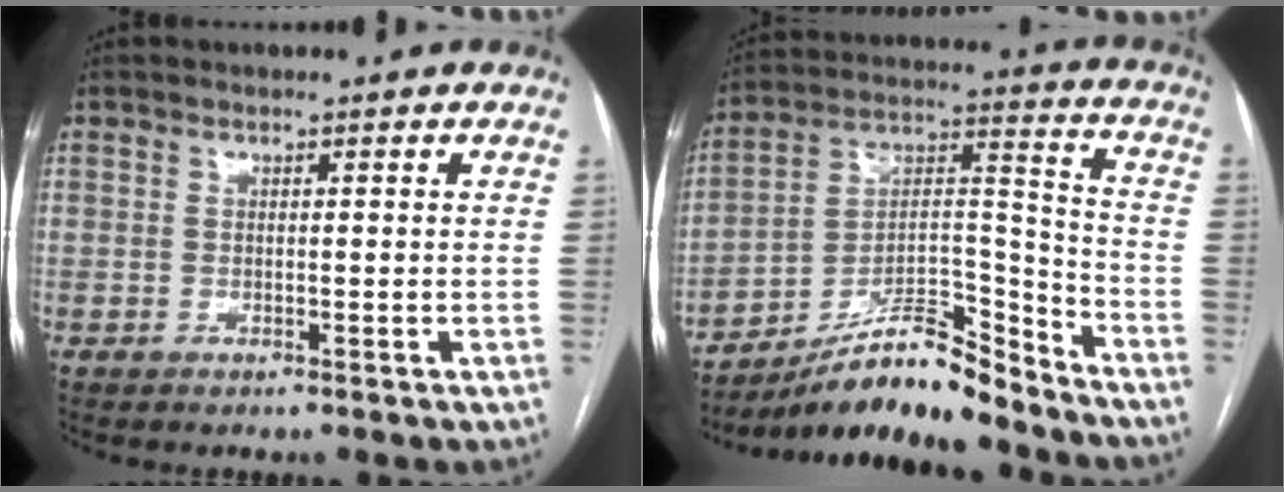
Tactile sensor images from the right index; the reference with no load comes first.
{"total": 14.4, "force": [-12.9, 2.0, 6.0], "torque": [-0.097, 0.037, -0.225]}